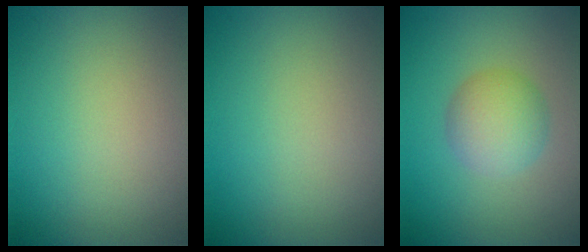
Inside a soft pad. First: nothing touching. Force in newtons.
{"total": 0.0}
{"total": 3.3, "press": 3.3, "slide": 0.1}